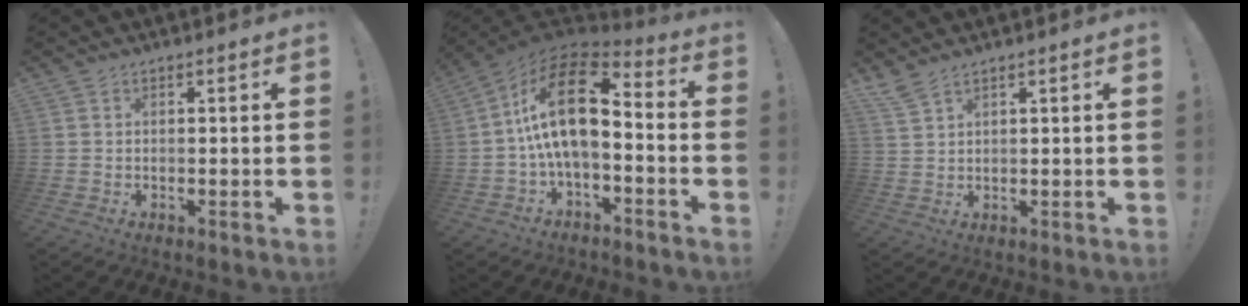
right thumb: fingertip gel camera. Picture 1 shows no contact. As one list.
[{"total": 18.2, "force": [2.0, 8.6, 15.9], "torque": [-0.291, -0.006, 0.033]}, {"total": 3.6, "force": [3.0, 0.6, 2.0], "torque": [-0.042, -0.014, 0.057]}]